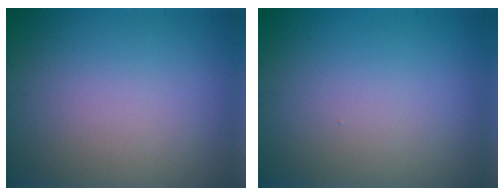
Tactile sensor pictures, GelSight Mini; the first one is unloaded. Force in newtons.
{"total": 0.0}